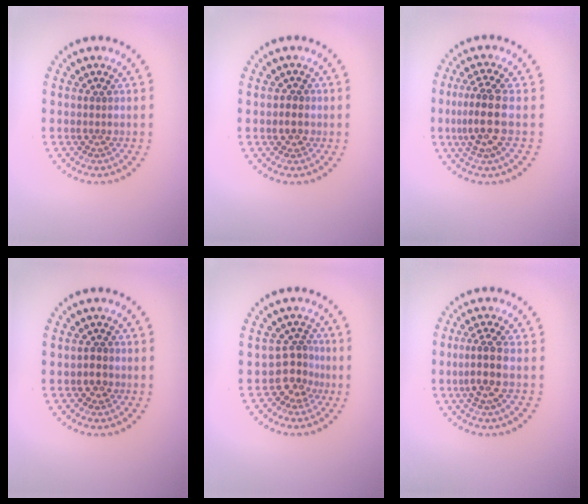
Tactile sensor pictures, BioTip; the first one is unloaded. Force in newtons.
{"total": 1.0, "press": 0.9, "slide": 0.4}
{"total": 3.8, "press": 3.5, "slide": 1.6}
{"total": 0.8, "press": 0.8, "slide": 0.3}
{"total": 2.9, "press": 2.1, "slide": 2.1}
{"total": 2.8, "press": 2.2, "slide": 1.7}